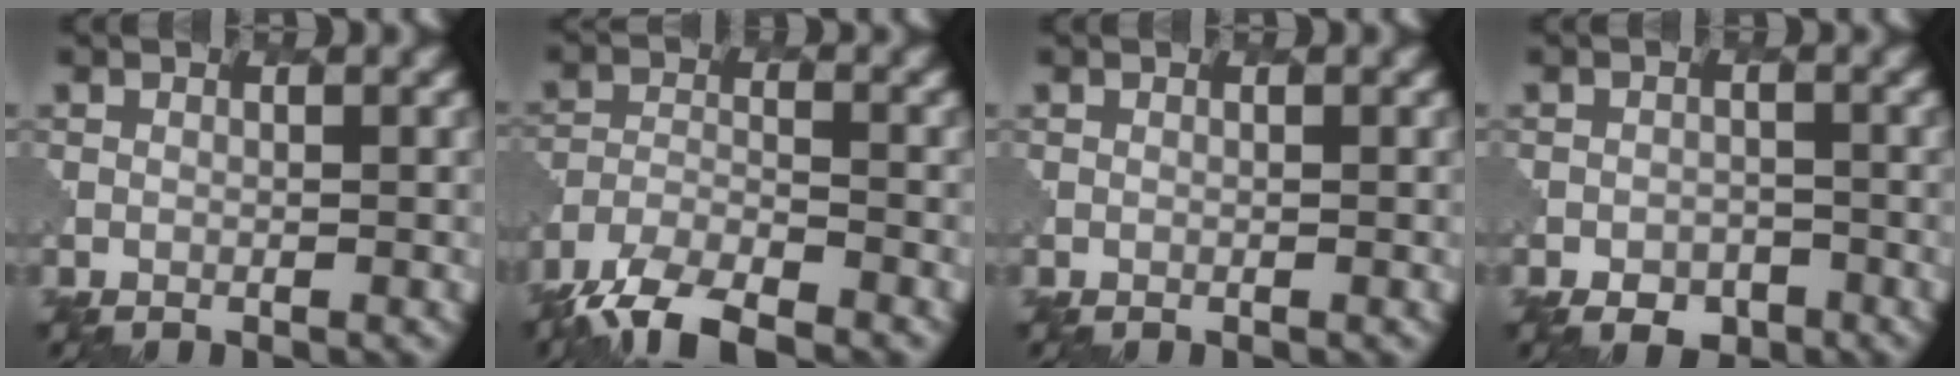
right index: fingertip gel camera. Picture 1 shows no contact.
{"total": 6.7, "force": [-5.5, 2.1, 3.2], "torque": [-0.061, -0.013, -0.105]}
{"total": 0.0}
{"total": 2.8, "force": [-1.9, 1.8, 1.0], "torque": [-0.012, -0.004, -0.028]}